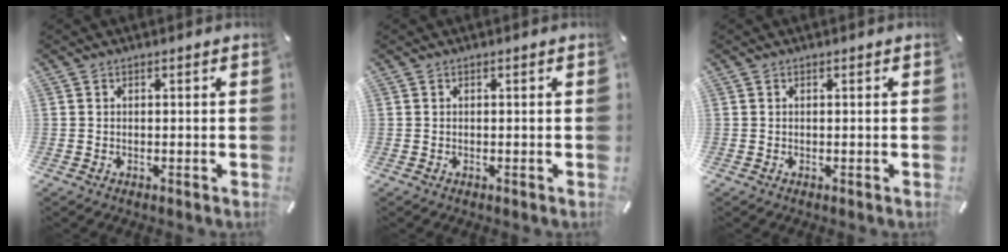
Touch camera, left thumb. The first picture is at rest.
{"total": 0.0}
{"total": 0.0}